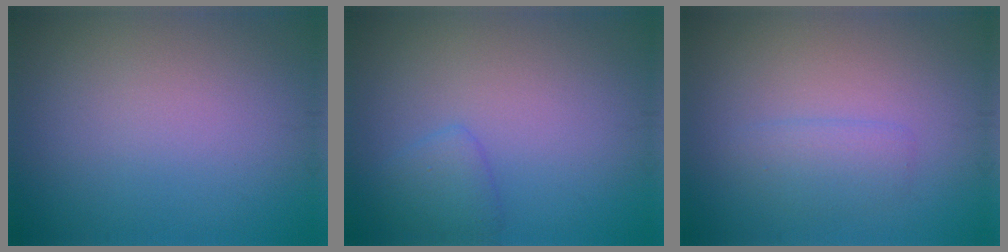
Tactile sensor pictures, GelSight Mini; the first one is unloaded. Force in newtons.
{"total": 1.7, "press": 1.7, "slide": 0.2}
{"total": 1.7, "press": 1.7, "slide": 0.0}